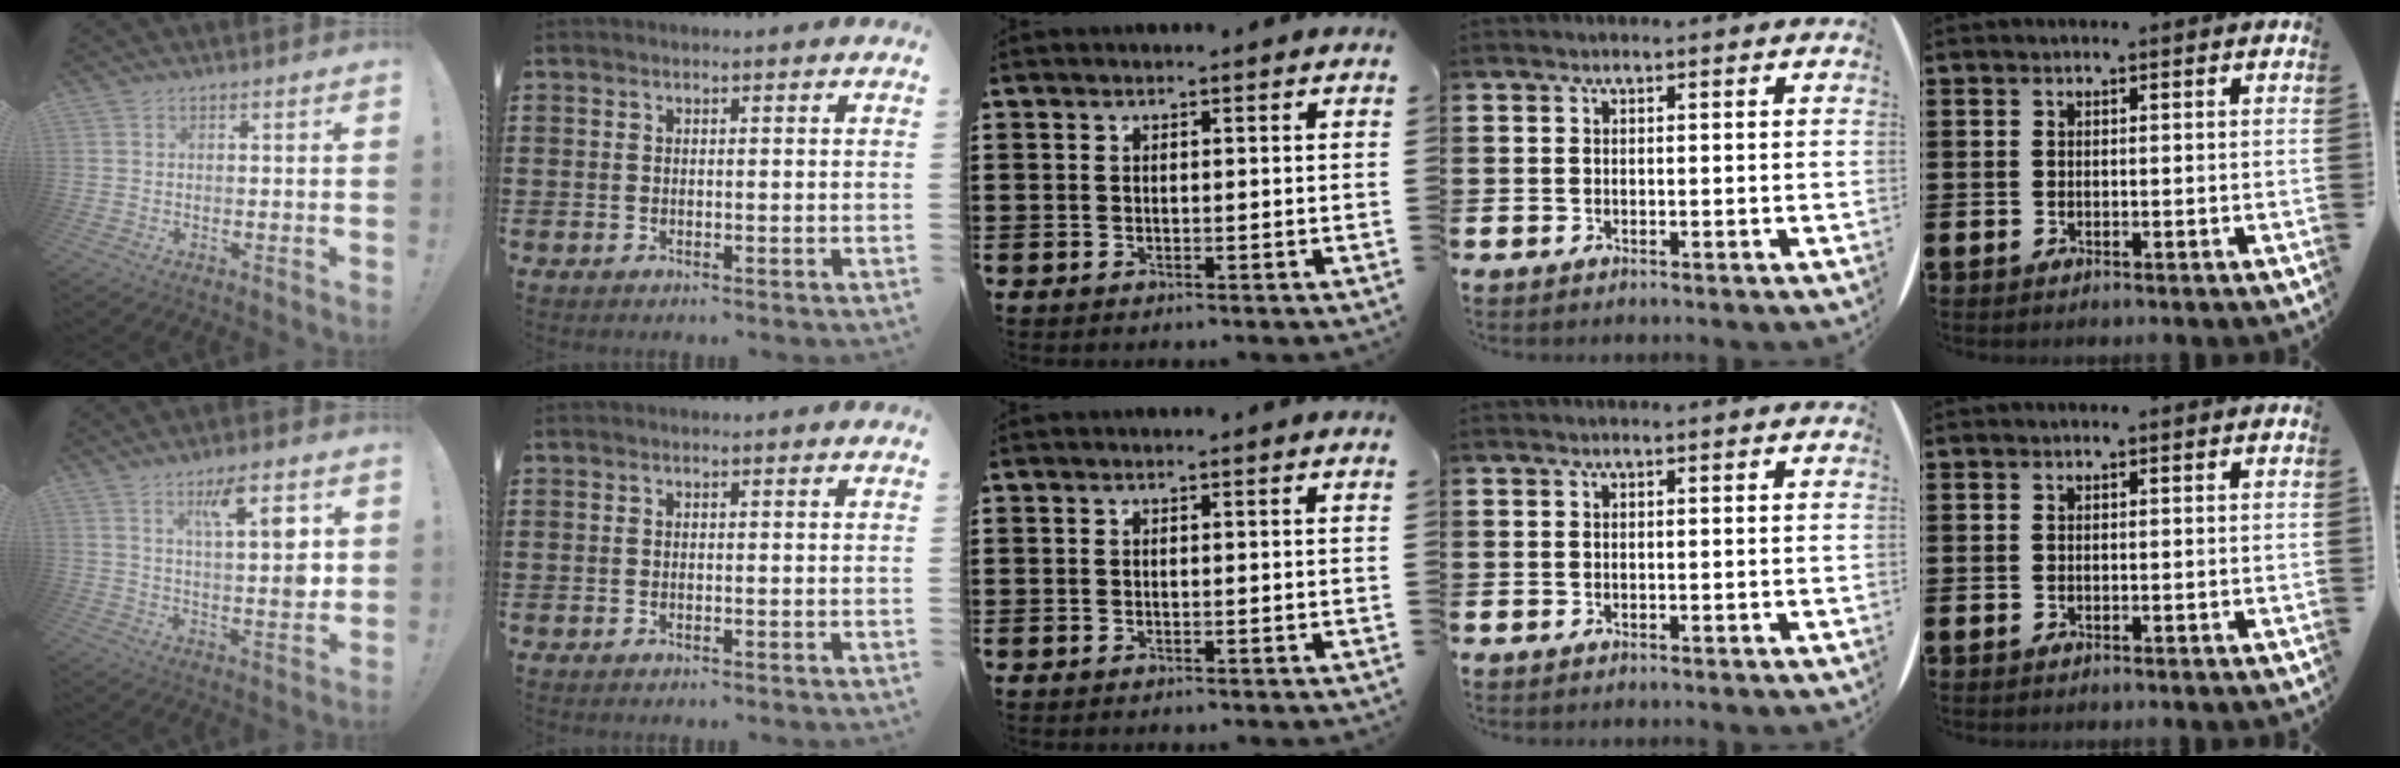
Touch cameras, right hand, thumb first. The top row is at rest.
{"thumb": {"total": 11.6, "force": [4.5, 2.6, 10.3], "torque": [-0.151, -0.020, 0.067]}}